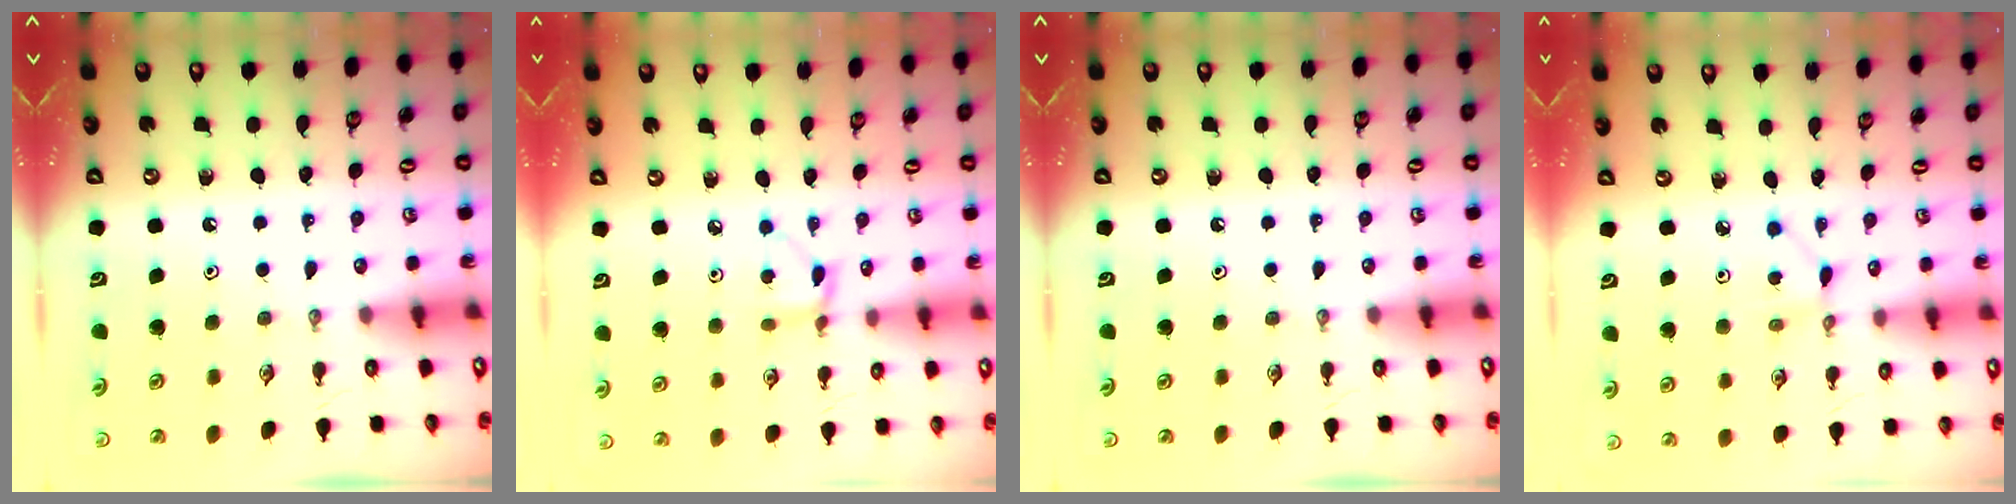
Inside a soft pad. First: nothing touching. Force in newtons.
{"total": 4.2, "press": 4.2, "slide": 0.5}
{"total": 0.0}
{"total": 2.7, "press": 2.6, "slide": 0.3}